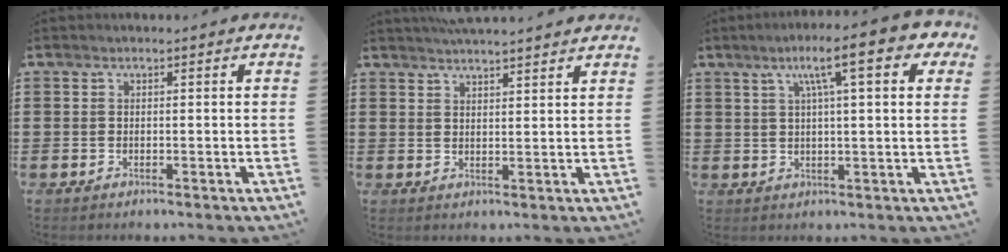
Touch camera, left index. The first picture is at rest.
{"total": 3.1, "force": [3.0, -0.3, 0.4], "torque": [-0.016, -0.009, 0.056]}
{"total": 9.6, "force": [4.9, 1.1, 8.2], "torque": [-0.153, 0.001, 0.077]}